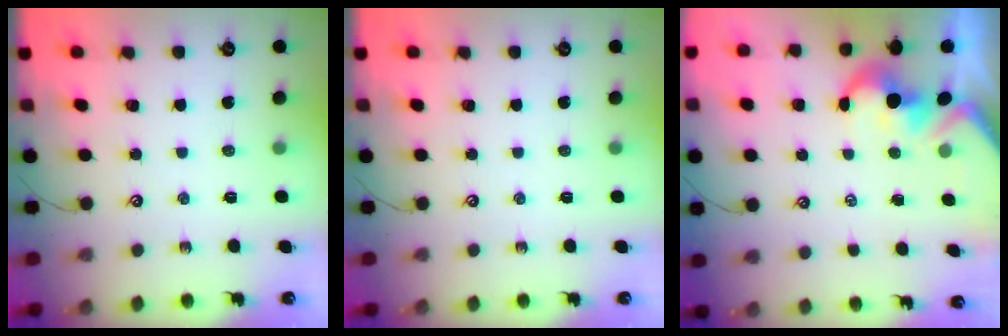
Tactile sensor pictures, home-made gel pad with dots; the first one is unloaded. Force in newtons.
{"total": 0.0}
{"total": 1.6, "press": 1.3, "slide": 1.0}